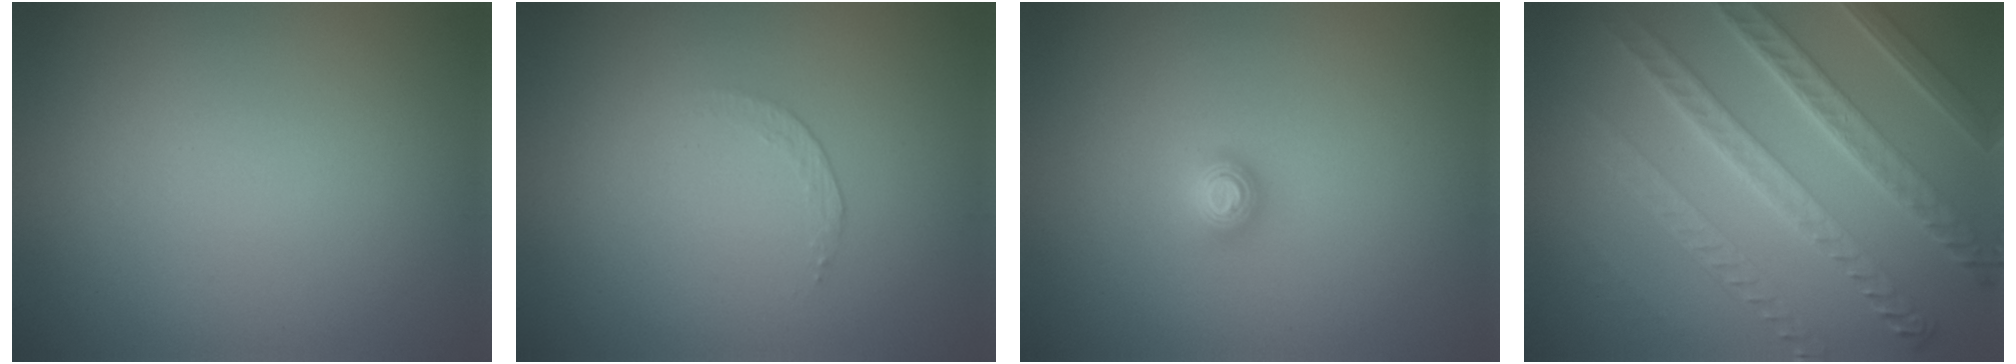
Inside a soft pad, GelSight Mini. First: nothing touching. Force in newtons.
{"total": 0.7, "press": 0.4, "slide": 0.6}
{"total": 1.2, "press": 1.2, "slide": 0.1}
{"total": 8.3, "press": 6.1, "slide": 5.5}